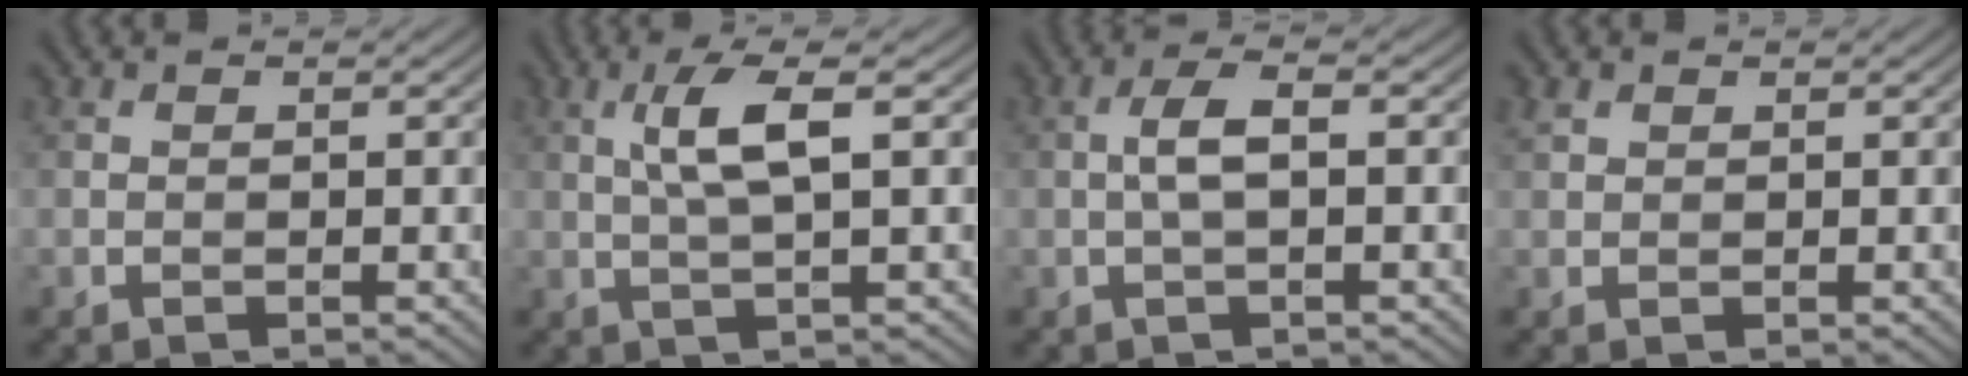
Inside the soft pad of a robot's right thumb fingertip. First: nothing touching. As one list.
[{"total": 4.9, "force": [1.2, 0.7, 4.7], "torque": [-0.098, 0.009, 0.026]}, {"total": 3.4, "force": [-0.1, 0.9, 3.2], "torque": [-0.066, 0.011, -0.006]}, {"total": 1.0, "force": [0.7, 0.7, 0.4], "torque": [-0.010, 0.002, 0.015]}]